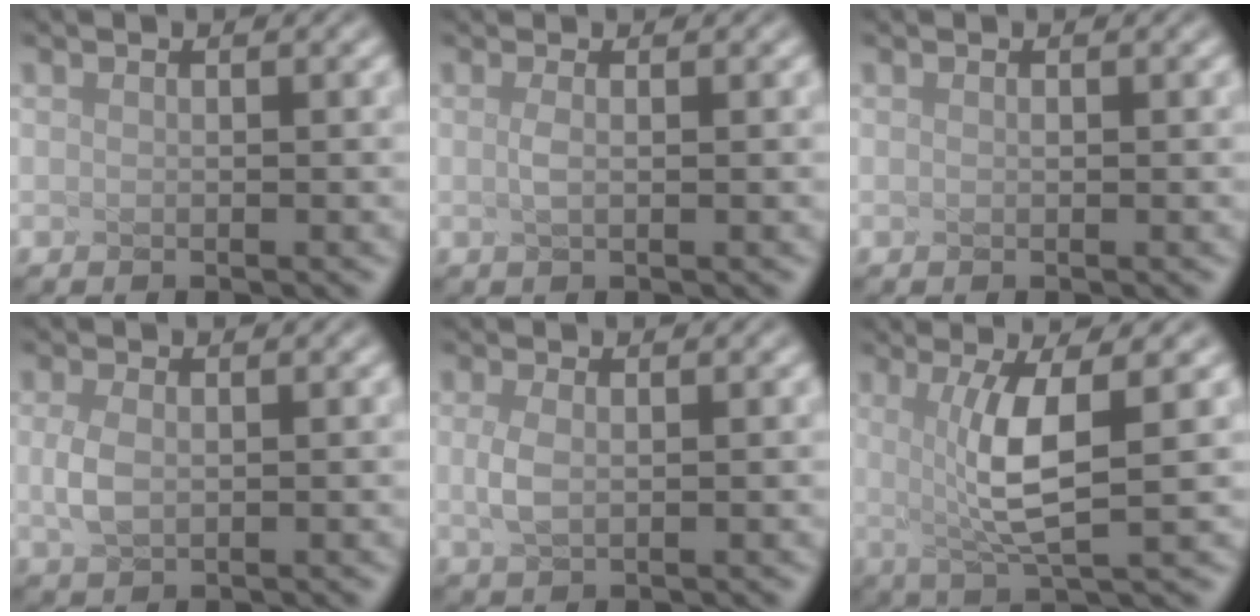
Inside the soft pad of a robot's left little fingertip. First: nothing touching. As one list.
[{"total": 0.9, "force": [-0.7, -0.5, 0.2], "torque": [-0.033, -0.007, 0.009]}, {"total": 0.6, "force": [-0.3, -0.4, -0.4], "torque": [-0.003, -0.009, 0.007]}, {"total": 1.1, "force": [-1.0, -0.5, 0.3], "torque": [-0.046, -0.007, 0.026]}, {"total": 1.1, "force": [-0.9, -0.6, 0.3], "torque": [-0.036, -0.006, 0.025]}, {"total": 4.4, "force": [-0.6, -0.2, 4.4], "torque": [-0.115, -0.009, 0.034]}]